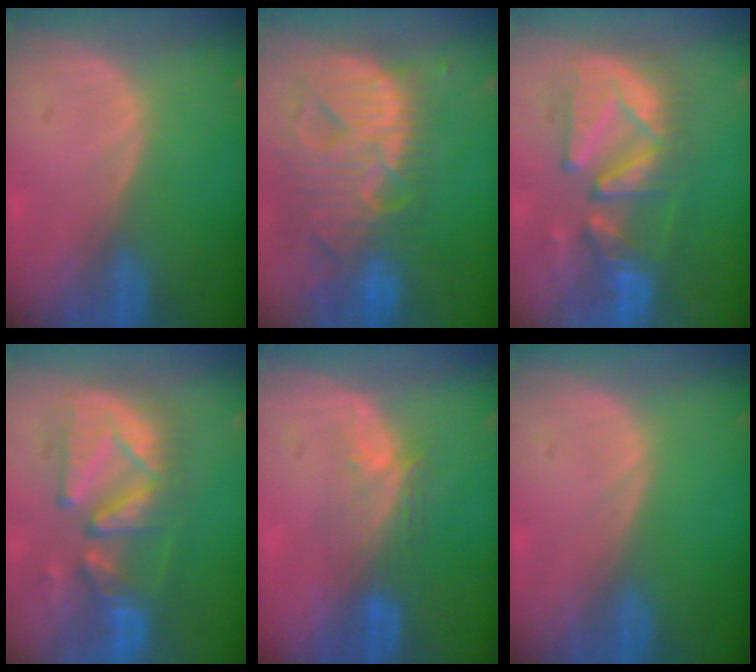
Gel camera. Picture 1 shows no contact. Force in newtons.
{"total": 13.7, "press": 11.7, "slide": 7.2}
{"total": 10.8, "press": 10.5, "slide": 2.7}
{"total": 10.8, "press": 10.5, "slide": 2.7}
{"total": 4.5, "press": 4.3, "slide": 1.5}
{"total": 0.0}